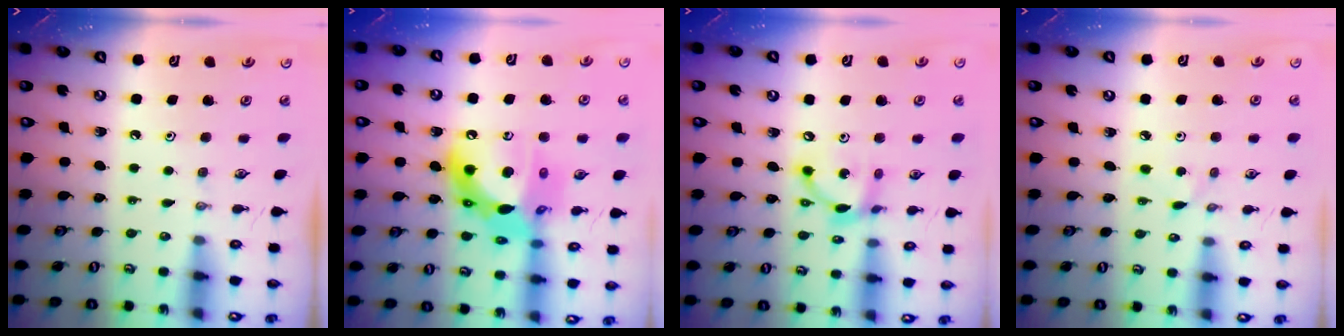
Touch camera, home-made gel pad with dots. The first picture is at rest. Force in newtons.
{"total": 18.1, "press": 18.0, "slide": 2.1}
{"total": 11.1, "press": 11.1, "slide": 0.7}
{"total": 2.9, "press": 2.9, "slide": 0.4}